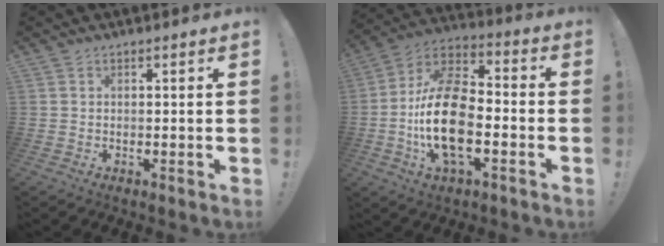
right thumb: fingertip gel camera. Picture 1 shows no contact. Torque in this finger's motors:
{"motor_torque": [2.34, 2.67, 1.51, -1.26, 0.55]}